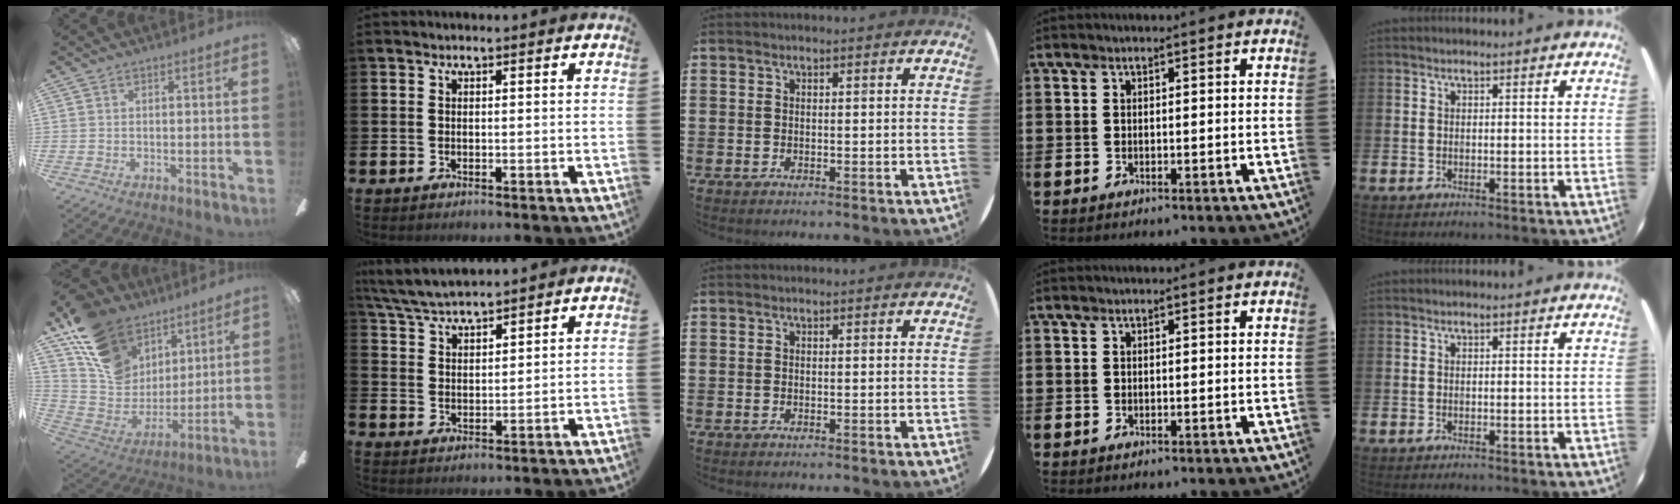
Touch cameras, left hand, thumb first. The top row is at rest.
{"thumb": {"total": 17.7, "force": [11.0, 12.1, 6.7], "torque": [-0.134, -0.058, 0.213]}, "index": {"total": 5.2, "force": [5.0, 0.6, 1.0], "torque": [-0.043, -0.020, 0.092]}}